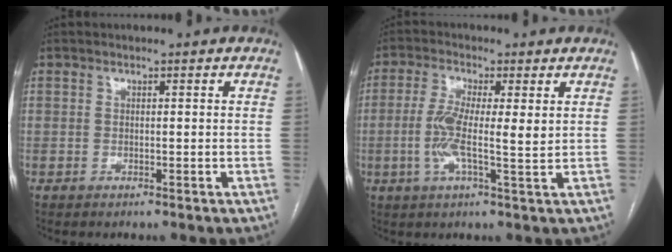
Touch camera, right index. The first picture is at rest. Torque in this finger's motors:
{"motor_torque": [0.27, -0.04, 0.22, 0.09]}